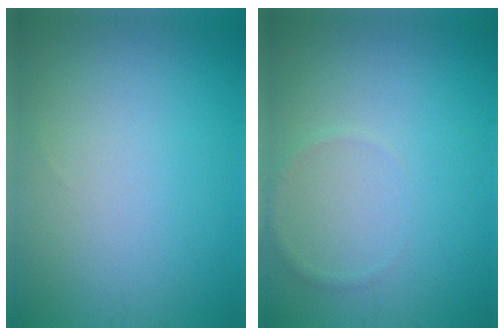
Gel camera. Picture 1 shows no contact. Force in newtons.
{"total": 0.7, "press": 0.7, "slide": 0.0}